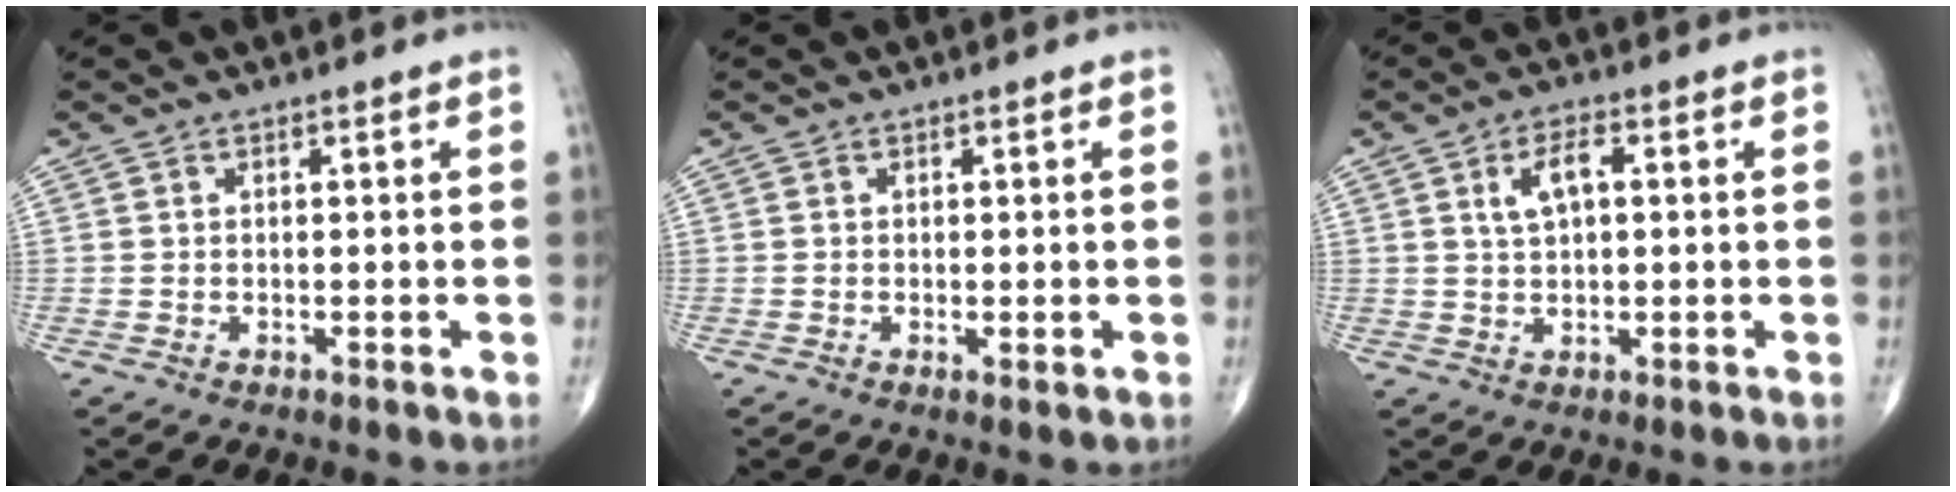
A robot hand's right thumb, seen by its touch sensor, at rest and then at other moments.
{"total": 1.0, "force": [-0.2, 0.3, 0.9], "torque": [-0.017, -0.004, -0.003]}
{"total": 4.9, "force": [1.3, 2.3, 4.2], "torque": [-0.079, 0.005, 0.022]}